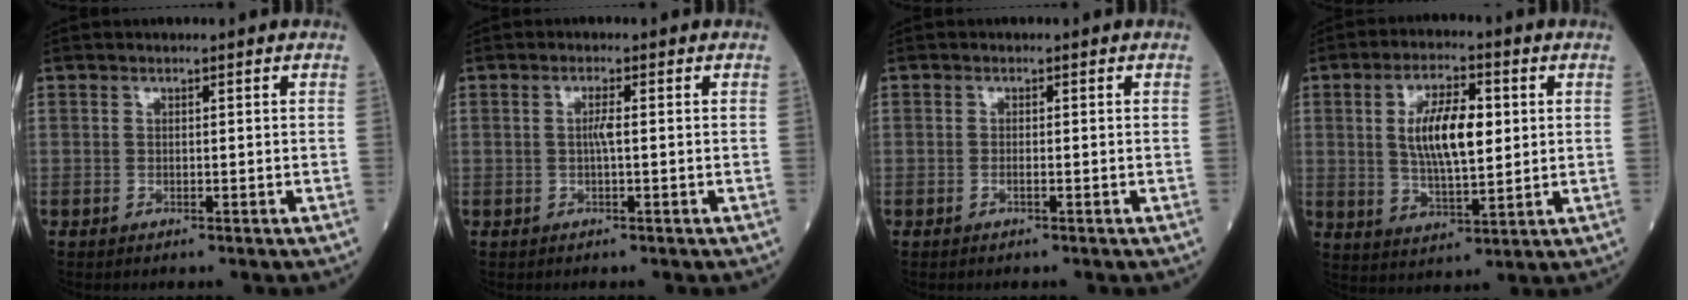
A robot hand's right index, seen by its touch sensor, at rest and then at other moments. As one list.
[{"total": 1.7, "force": [0.0, 0.0, 1.7], "torque": [-0.033, 0.002, -0.001]}, {"total": 0.8, "force": [-0.3, 0.0, 0.7], "torque": [-0.017, 0.000, -0.006]}, {"total": 10.3, "force": [1.7, 3.3, 9.6], "torque": [-0.180, 0.007, 0.031]}]